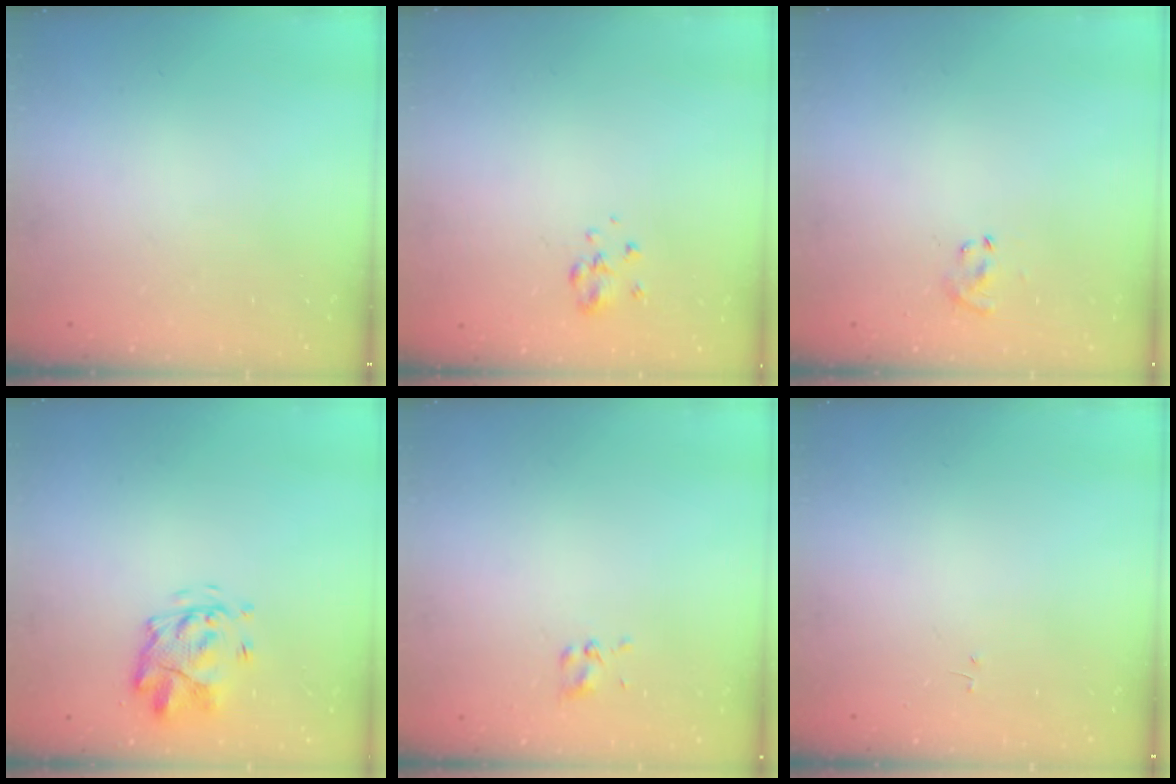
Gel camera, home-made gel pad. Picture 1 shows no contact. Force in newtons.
{"total": 3.2, "press": 3.0, "slide": 1.2}
{"total": 2.3, "press": 2.1, "slide": 1.0}
{"total": 3.6, "press": 3.3, "slide": 1.6}
{"total": 1.8, "press": 1.6, "slide": 0.8}
{"total": 0.0}